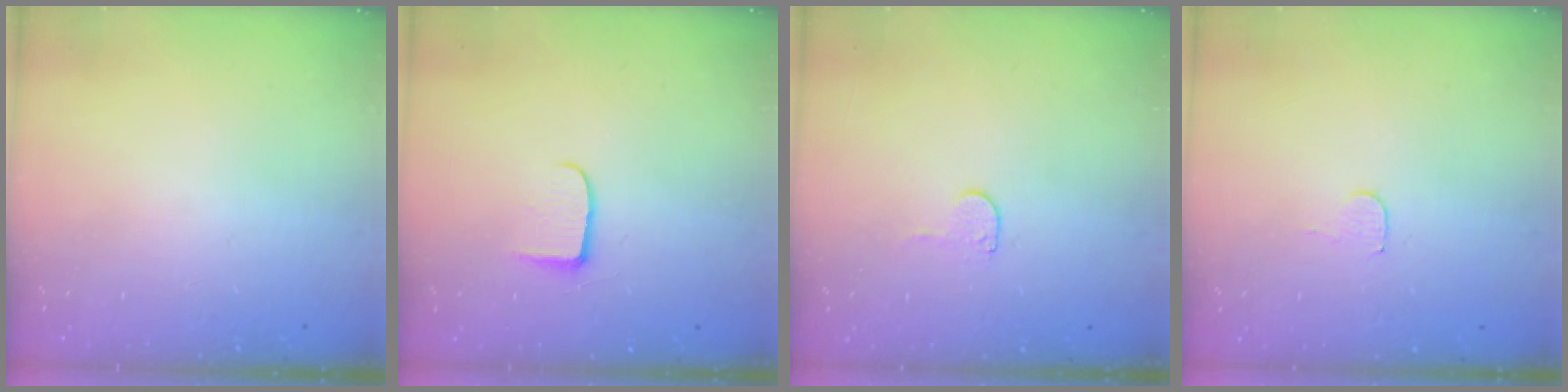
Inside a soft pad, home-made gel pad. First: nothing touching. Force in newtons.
{"total": 7.4, "press": 7.4, "slide": 0.6}
{"total": 4.0, "press": 4.0, "slide": 0.3}
{"total": 3.7, "press": 3.7, "slide": 0.3}